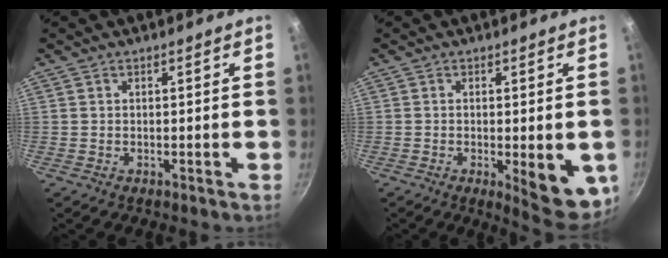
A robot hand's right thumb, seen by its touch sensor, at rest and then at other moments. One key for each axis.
{"total": 10.7, "fx": -2.4, "fy": 3.2, "fz": 9.9, "tx": -0.104, "ty": -0.004, "tz": -0.022}